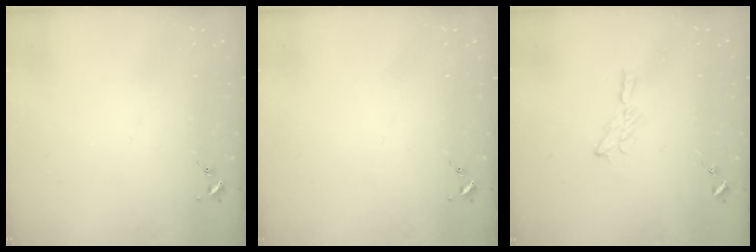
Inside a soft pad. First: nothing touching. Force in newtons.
{"total": 0.0}
{"total": 6.5, "press": 6.5, "slide": 0.3}